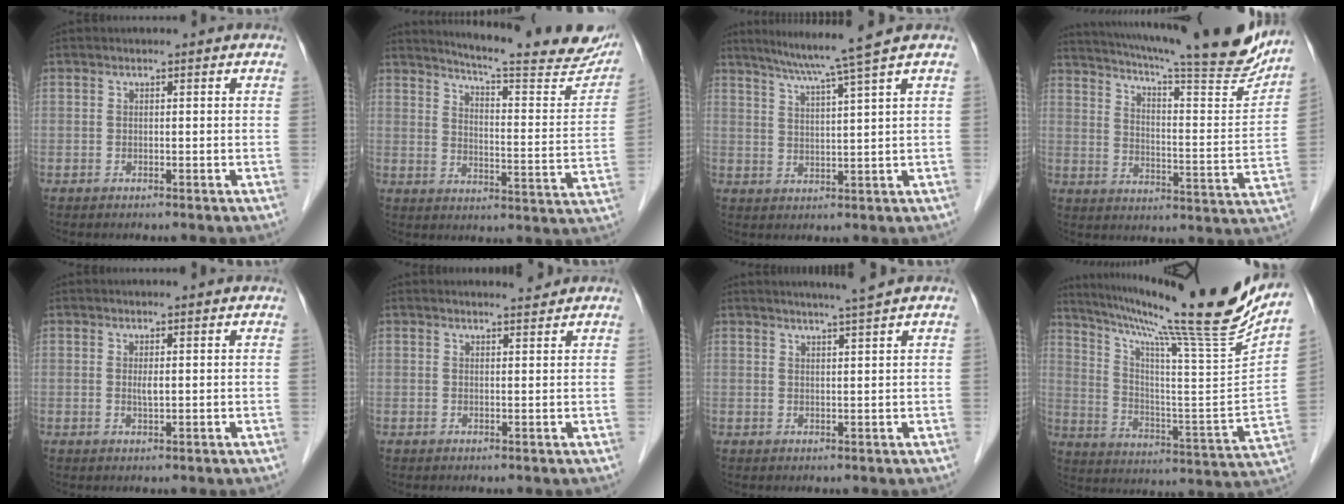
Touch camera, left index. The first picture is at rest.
{"total": 22.1, "force": [19.9, 2.0, 9.4], "torque": [-0.129, -0.067, 0.241]}
{"total": 7.6, "force": [5.8, -2.4, 4.2], "torque": [-0.068, -0.002, 0.095]}
{"total": 24.2, "force": [21.2, 1.6, 11.7], "torque": [-0.191, -0.044, 0.281]}
{"total": 1.2, "force": [0.3, 0.1, 1.1], "torque": [-0.028, -0.003, 0.007]}
{"total": 1.5, "force": [1.5, -0.1, -0.1], "torque": [-0.006, -0.006, 0.026]}
{"total": 3.5, "force": [2.9, -1.1, 1.6], "torque": [-0.025, -0.005, 0.047]}
{"total": 27.1, "force": [22.0, -1.9, 15.8], "torque": [-0.261, -0.058, 0.325]}